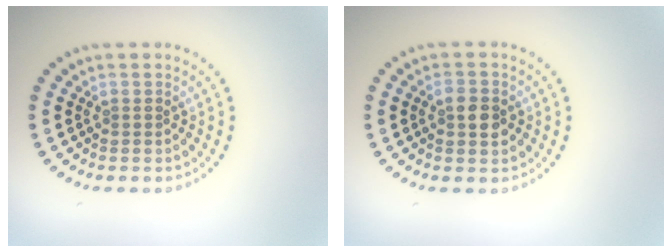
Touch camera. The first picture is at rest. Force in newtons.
{"total": 2.4, "press": 2.4, "slide": 0.1}